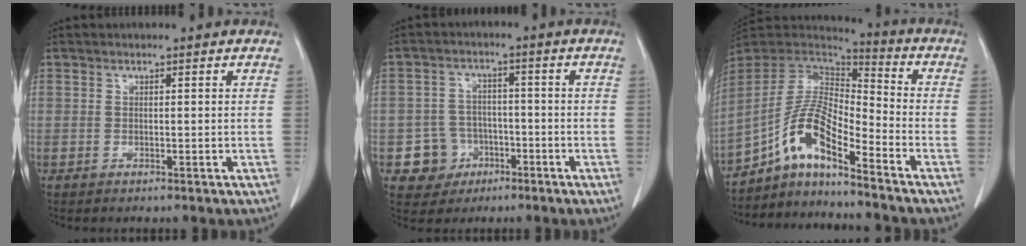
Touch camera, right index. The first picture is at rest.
{"total": 6.2, "force": [-2.5, 5.7, 0.6], "torque": [-0.002, 0.014, -0.034]}
{"total": 11.3, "force": [-7.3, 1.9, 8.4], "torque": [-0.170, 0.019, -0.139]}